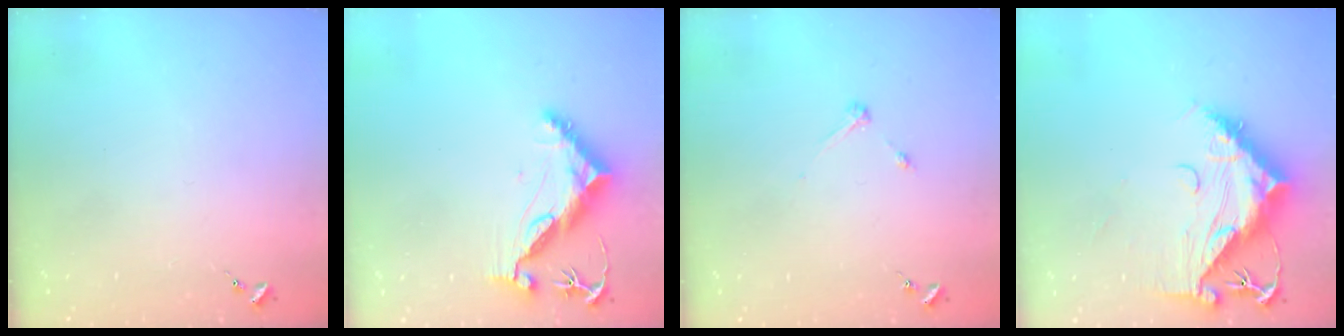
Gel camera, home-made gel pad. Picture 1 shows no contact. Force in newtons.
{"total": 10.5, "press": 10.4, "slide": 1.1}
{"total": 3.2, "press": 3.2, "slide": 0.4}
{"total": 15.4, "press": 15.3, "slide": 1.6}